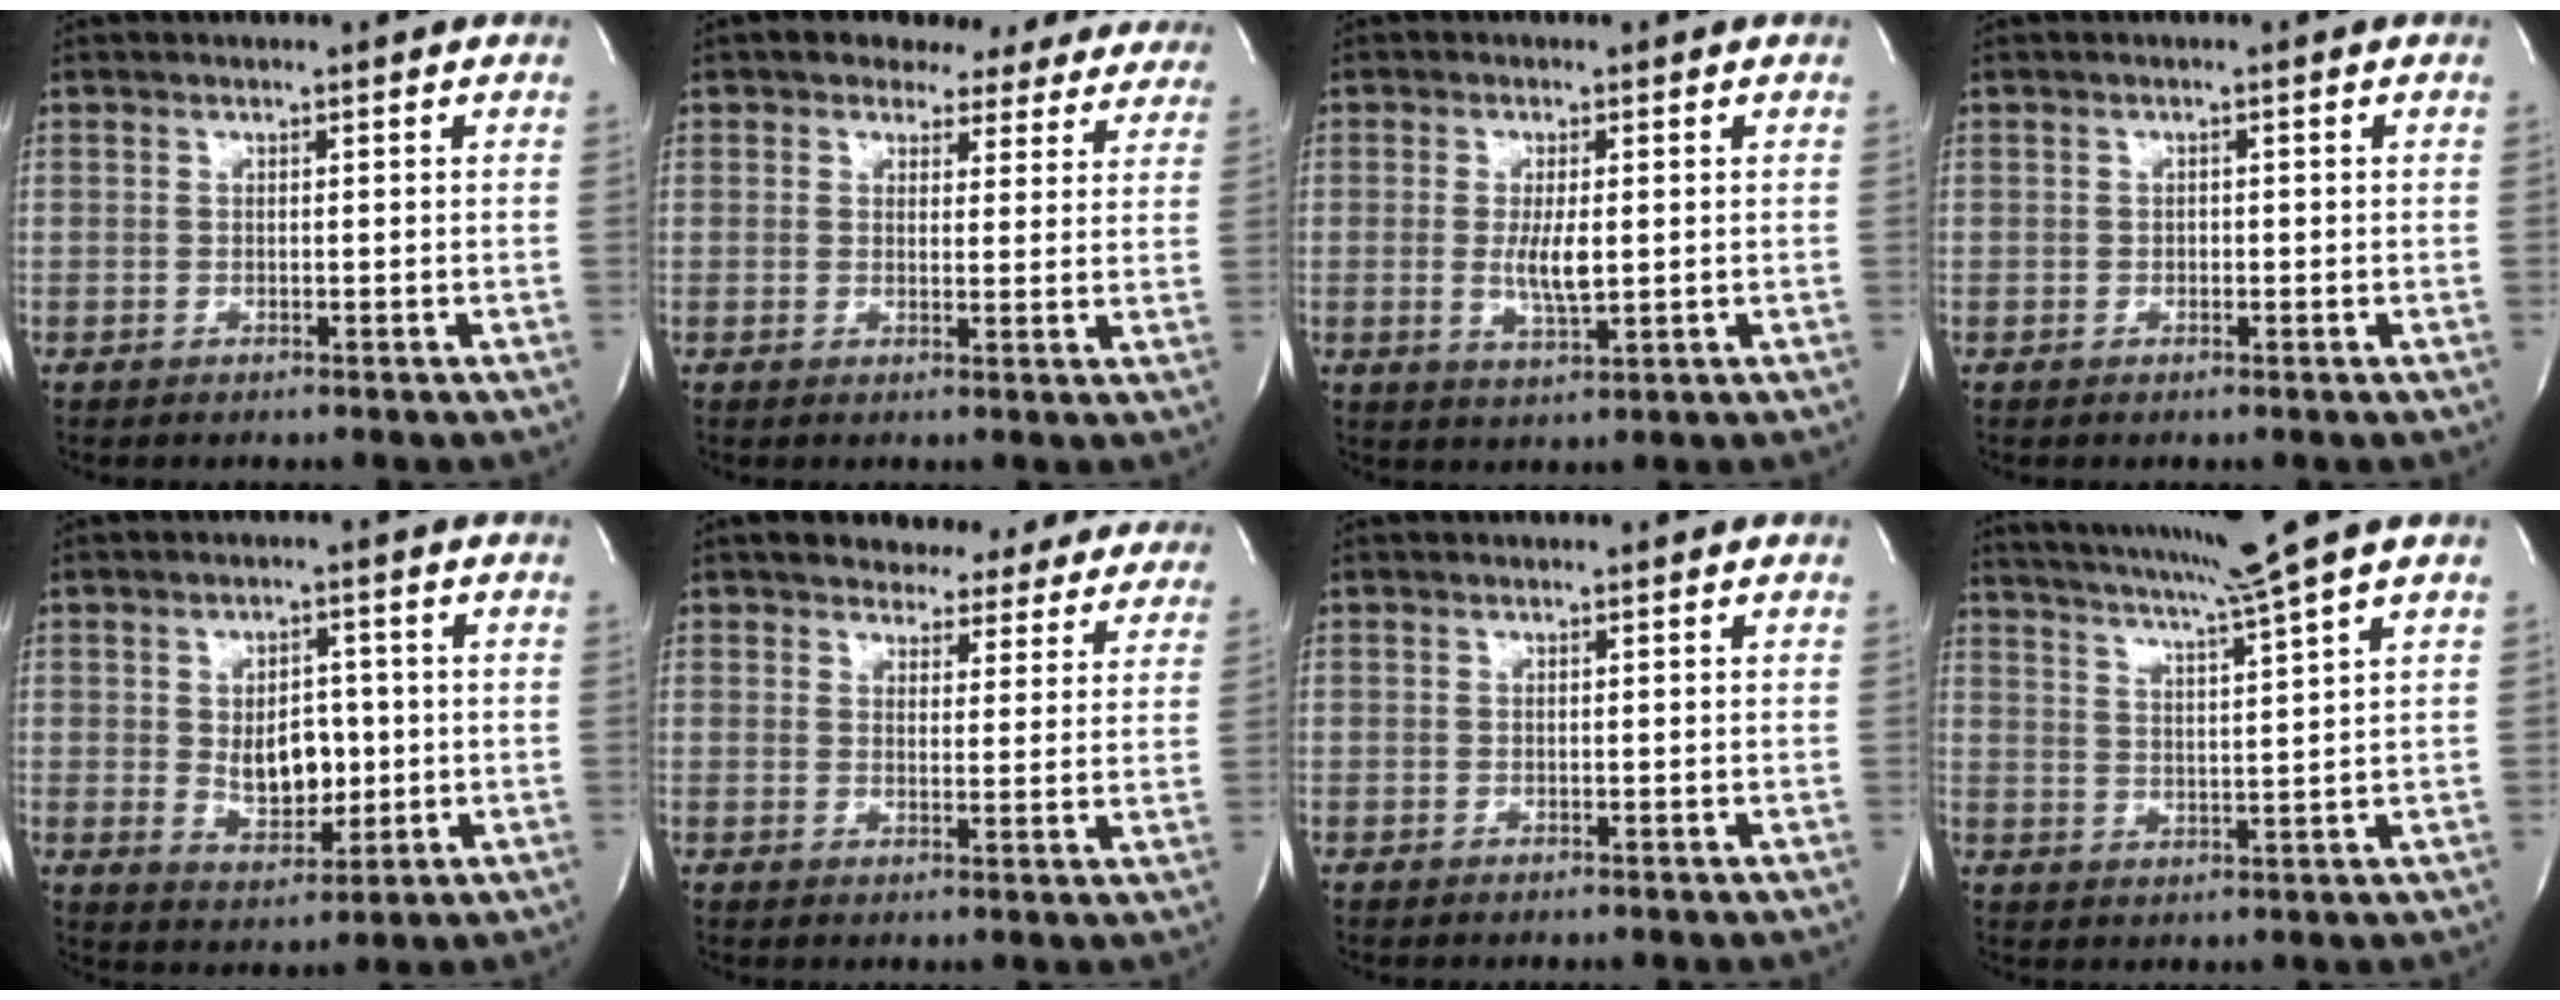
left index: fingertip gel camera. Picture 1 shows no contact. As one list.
[{"total": 12.4, "force": [10.7, 5.8, 2.8], "torque": [-0.007, 0.005, 0.102]}, {"total": 4.4, "force": [-0.2, 1.0, 4.3], "torque": [-0.088, -0.014, -0.002]}, {"total": 0.6, "force": [-0.4, 0.4, 0.2], "torque": [-0.003, -0.002, -0.009]}, {"total": 7.0, "force": [-0.3, 4.2, 5.6], "torque": [-0.091, -0.006, 0.007]}, {"total": 14.1, "force": [12.6, 5.5, 3.1], "torque": [-0.014, -0.009, 0.131]}, {"total": 0.0}, {"total": 11.5, "force": [9.2, -2.7, 6.3], "torque": [-0.115, -0.019, 0.140]}]